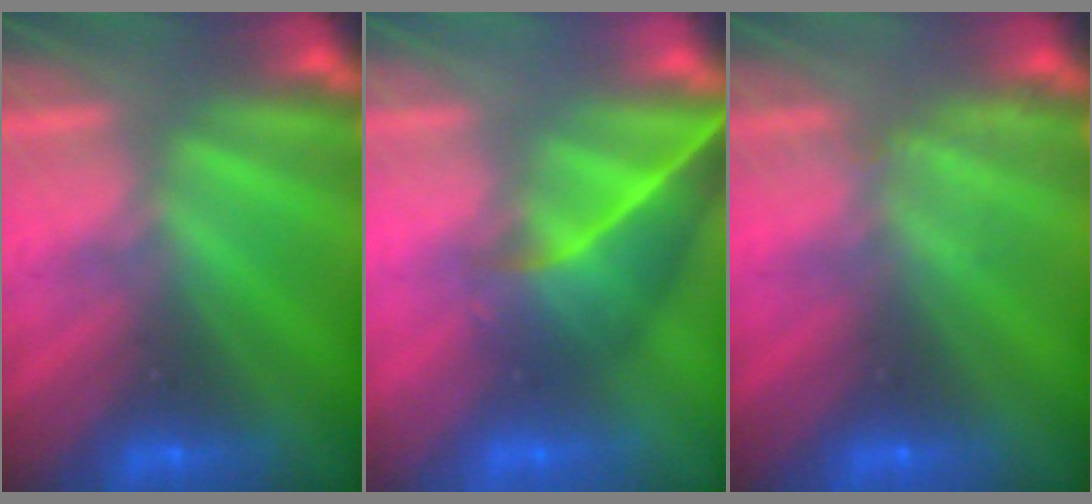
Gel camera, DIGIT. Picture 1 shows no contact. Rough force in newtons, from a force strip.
{"total": 3.7}
{"total": 2.0}